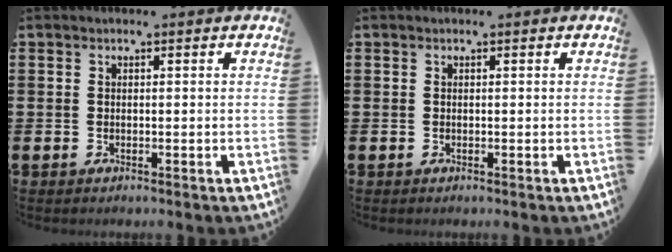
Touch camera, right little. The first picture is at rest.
{"total": 0.0}